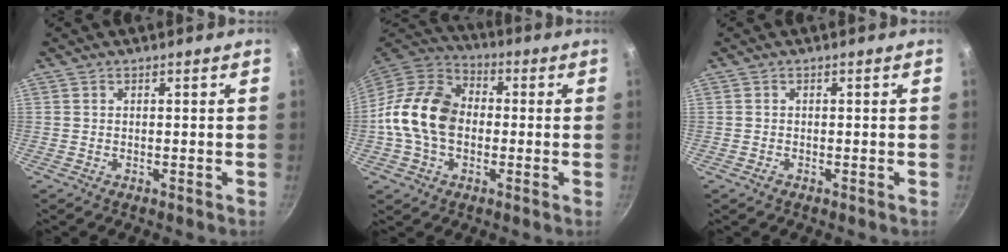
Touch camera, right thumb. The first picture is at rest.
{"total": 15.6, "force": [-1.1, 11.3, 10.7], "torque": [-0.170, 0.032, -0.039]}
{"total": 0.7, "force": [-0.5, 0.5, 0.2], "torque": [-0.004, 0.003, -0.009]}